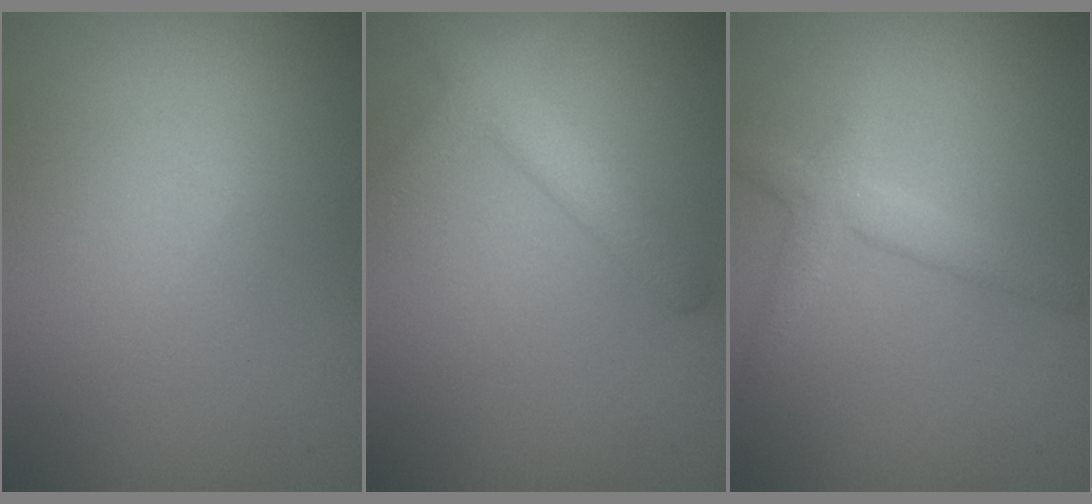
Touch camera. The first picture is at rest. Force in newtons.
{"total": 3.6, "press": 3.6, "slide": 0.2}
{"total": 2.8, "press": 2.7, "slide": 0.3}